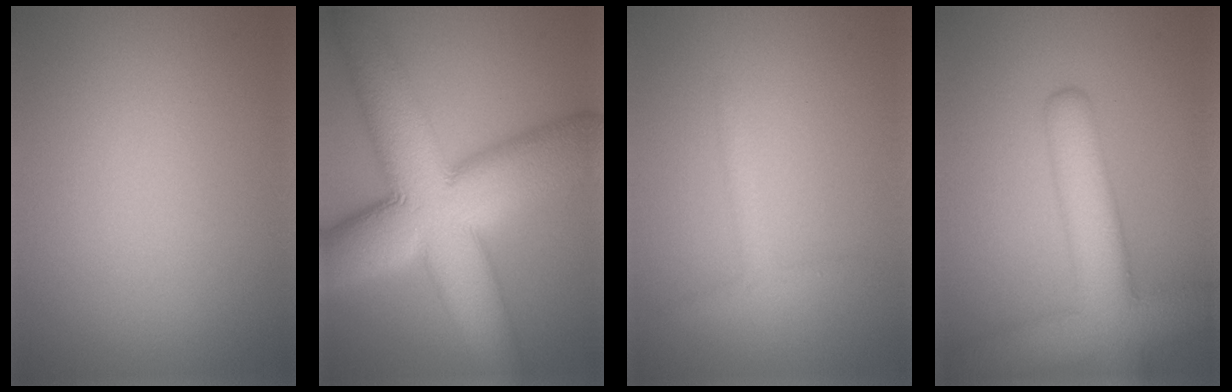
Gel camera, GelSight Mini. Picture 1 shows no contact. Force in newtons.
{"total": 15.7, "press": 15.7, "slide": 0.4}
{"total": 1.8, "press": 1.8, "slide": 0.1}
{"total": 8.4, "press": 8.4, "slide": 0.3}